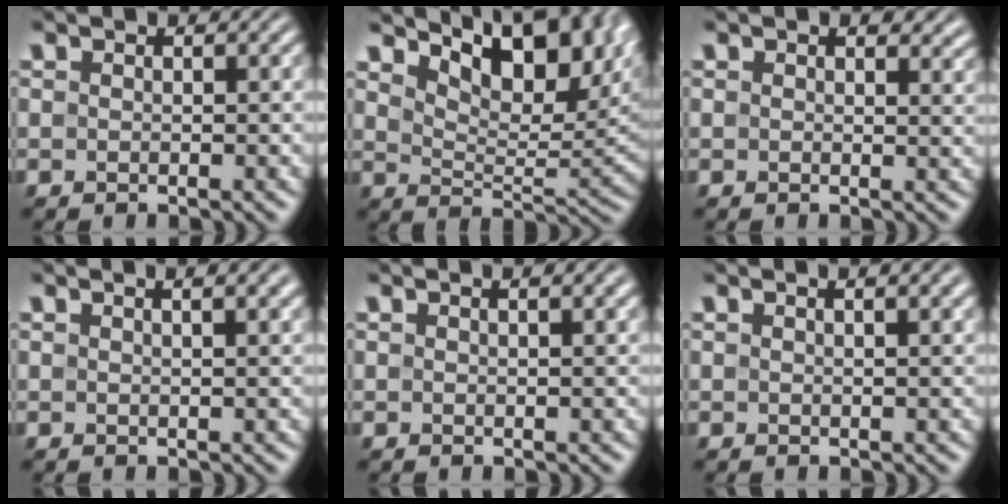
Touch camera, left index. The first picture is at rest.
{"total": 10.9, "force": [6.2, 4.3, 7.9], "torque": [-0.115, 0.011, 0.098]}
{"total": 2.1, "force": [1.5, 1.1, 1.0], "torque": [-0.017, -0.004, 0.024]}
{"total": 3.3, "force": [2.0, 1.0, 2.4], "torque": [-0.009, 0.017, 0.009]}
{"total": 1.8, "force": [1.2, 0.4, 1.3], "torque": [-0.009, 0.004, 0.015]}
{"total": 2.4, "force": [1.5, 0.6, 1.7], "torque": [-0.010, 0.006, 0.017]}